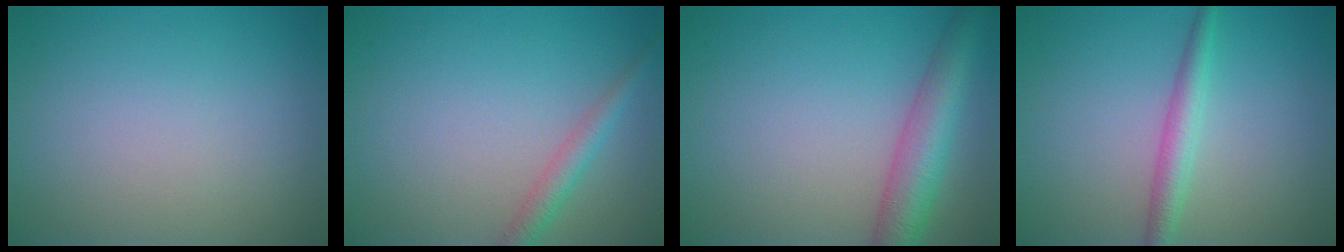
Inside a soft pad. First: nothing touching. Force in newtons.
{"total": 2.1, "press": 2.1, "slide": 0.0}
{"total": 5.3, "press": 5.3, "slide": 0.2}
{"total": 2.5, "press": 2.5, "slide": 0.0}